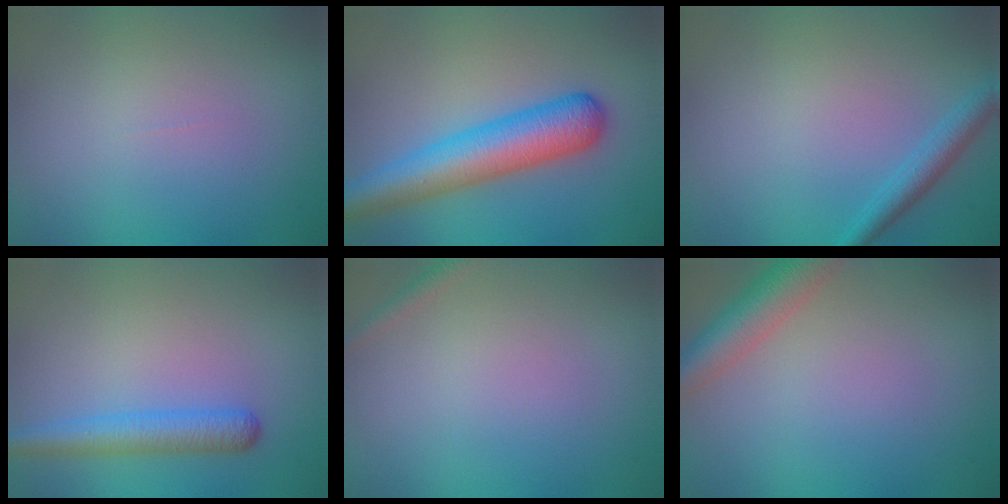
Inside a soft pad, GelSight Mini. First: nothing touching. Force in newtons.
{"total": 6.3, "press": 6.3, "slide": 0.3}
{"total": 2.0, "press": 2.0, "slide": 0.1}
{"total": 3.2, "press": 3.2, "slide": 0.1}
{"total": 0.8, "press": 0.8, "slide": 0.1}
{"total": 4.4, "press": 4.4, "slide": 0.2}